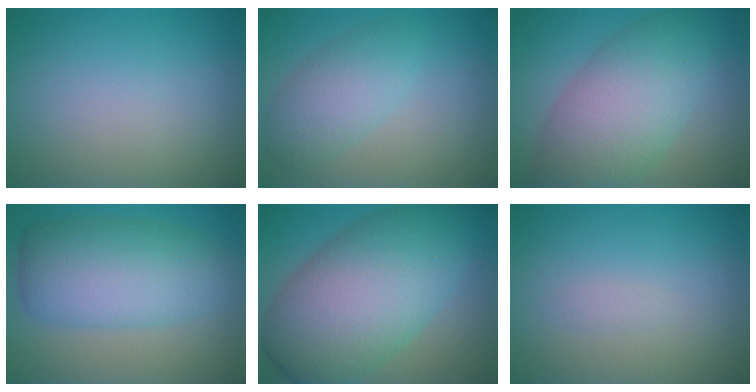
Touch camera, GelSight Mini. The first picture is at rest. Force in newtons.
{"total": 3.5, "press": 3.5, "slide": 0.2}
{"total": 7.9, "press": 7.9, "slide": 0.2}
{"total": 7.4, "press": 7.4, "slide": 0.1}
{"total": 12.2, "press": 12.2, "slide": 0.3}
{"total": 0.6, "press": 0.6, "slide": 0.1}